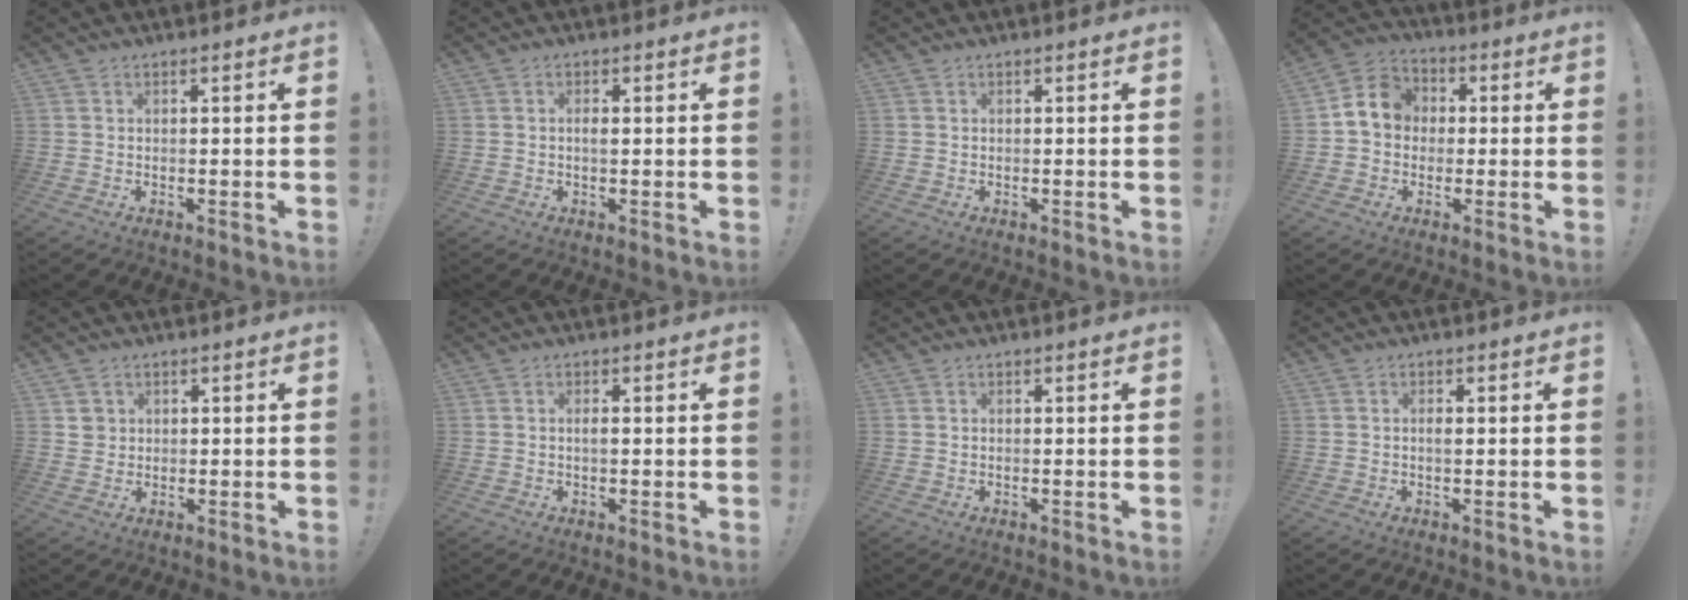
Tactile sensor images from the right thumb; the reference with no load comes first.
{"total": 1.5, "force": [-0.2, 0.5, 1.4], "torque": [-0.021, 0.001, -0.005]}
{"total": 0.0}
{"total": 9.5, "force": [0.6, 8.5, 4.2], "torque": [-0.052, 0.019, 0.018]}
{"total": 2.8, "force": [1.4, 2.4, 0.3], "torque": [0.005, -0.006, 0.024]}
{"total": 1.4, "force": [-0.2, 0.4, 1.3], "torque": [-0.020, -0.001, -0.005]}
{"total": 0.0}
{"total": 1.2, "force": [-0.1, 0.4, 1.2], "torque": [-0.016, 0.001, -0.005]}